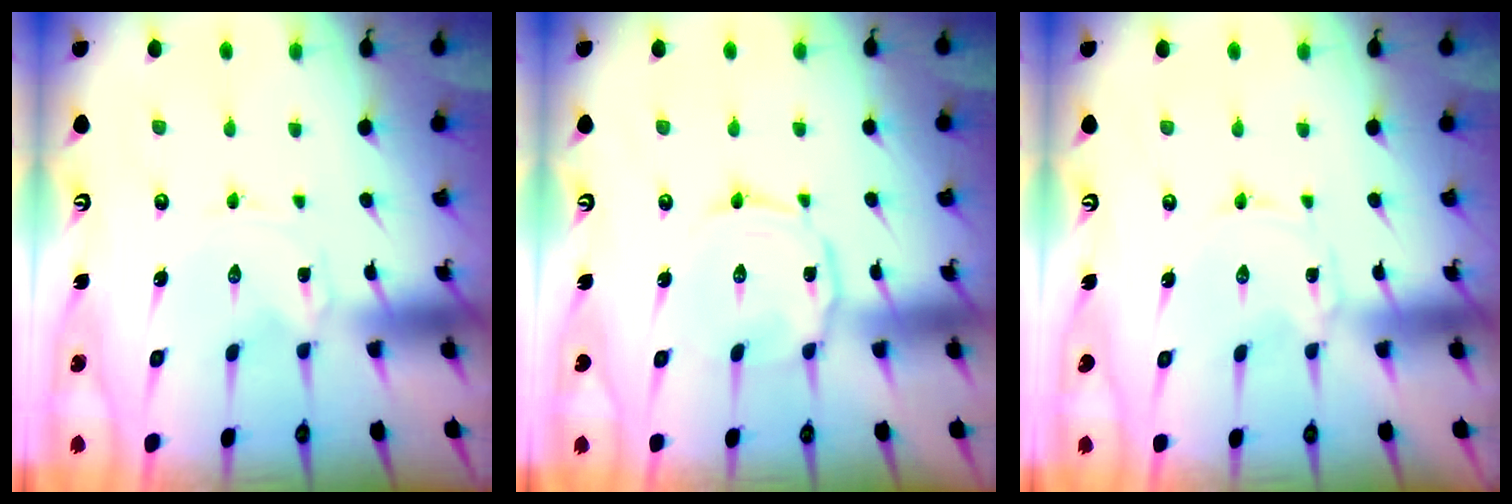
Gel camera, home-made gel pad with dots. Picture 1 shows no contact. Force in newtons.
{"total": 4.4, "press": 4.4, "slide": 0.4}
{"total": 0.0}